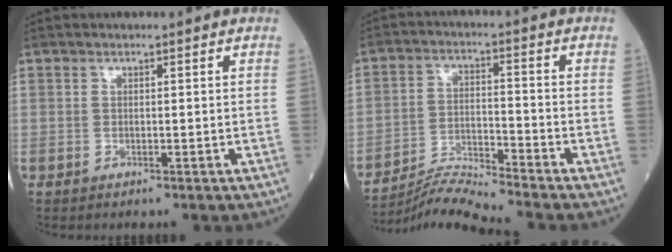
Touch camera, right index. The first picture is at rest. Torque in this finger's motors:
{"motor_torque": [0.00, -0.37, 0.05, -0.01]}